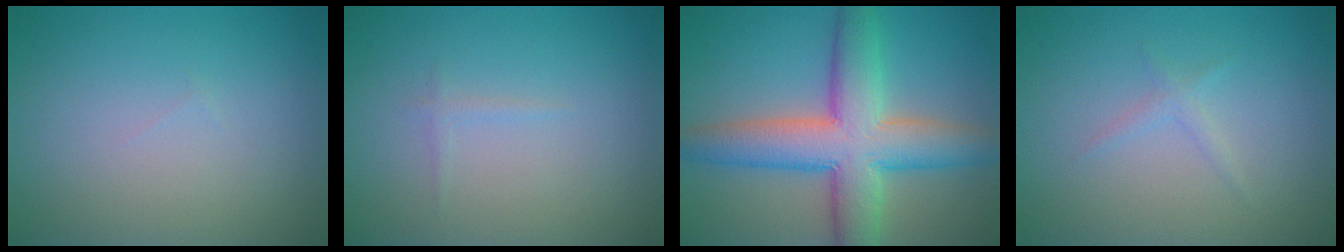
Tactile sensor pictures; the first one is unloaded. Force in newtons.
{"total": 0.6, "press": 0.6, "slide": 0.0}
{"total": 9.3, "press": 9.3, "slide": 0.4}
{"total": 0.9, "press": 0.9, "slide": 0.0}